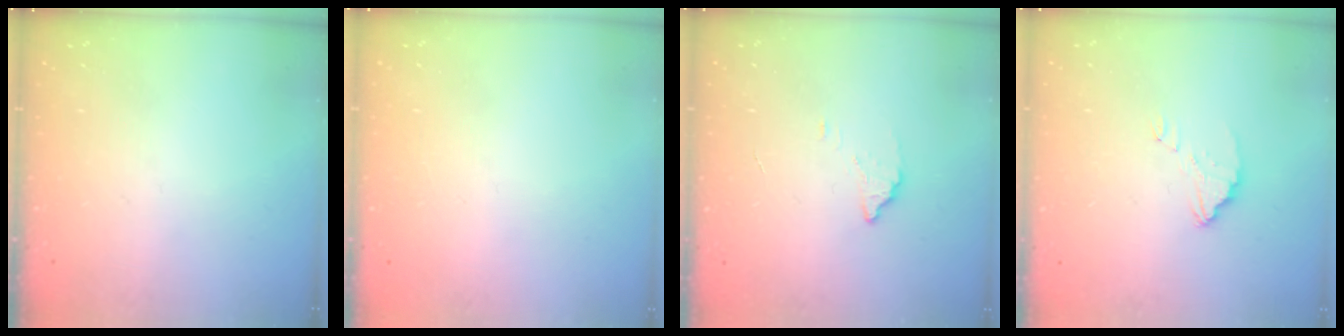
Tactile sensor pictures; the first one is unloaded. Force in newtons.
{"total": 2.3, "press": 2.3, "slide": 0.1}
{"total": 2.1, "press": 2.1, "slide": 0.1}
{"total": 3.0, "press": 3.0, "slide": 0.2}